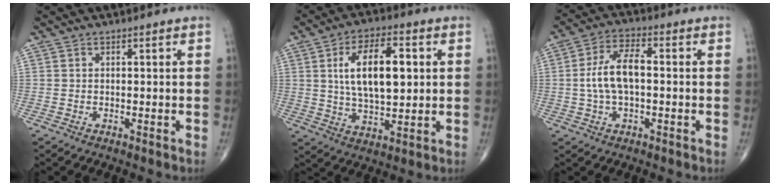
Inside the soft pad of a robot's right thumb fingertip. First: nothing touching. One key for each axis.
{"total": 14.2, "fx": 2.7, "fy": 6.7, "fz": 12.2, "tx": -0.194, "ty": -0.004, "tz": 0.049}
{"total": 8.8, "fx": -0.1, "fy": 4.1, "fz": 7.8, "tx": -0.159, "ty": 0.022, "tz": -0.007}